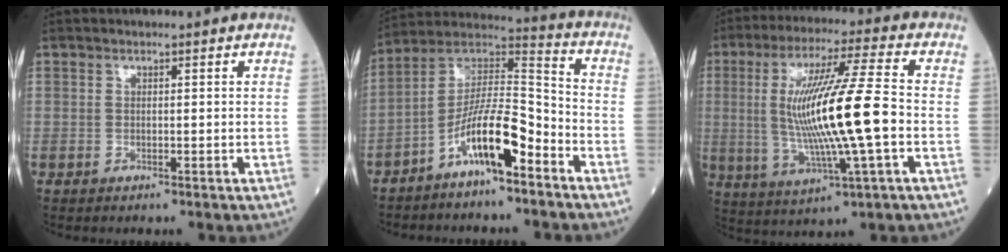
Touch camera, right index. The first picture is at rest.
{"total": 11.6, "force": [-6.3, 2.4, 9.5], "torque": [-0.180, 0.024, -0.112]}
{"total": 16.2, "force": [-0.9, 0.3, 16.2], "torque": [-0.314, -0.001, -0.018]}